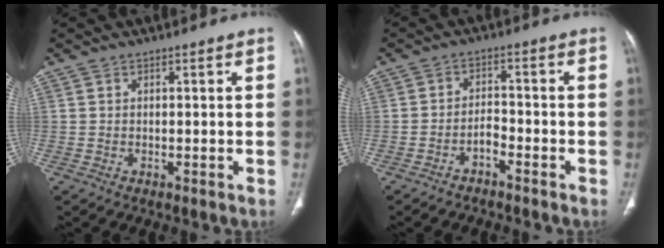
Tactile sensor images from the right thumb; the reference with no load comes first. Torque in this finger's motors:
{"motor_torque": [-0.16, -0.01, -0.03, -0.03, -0.03]}